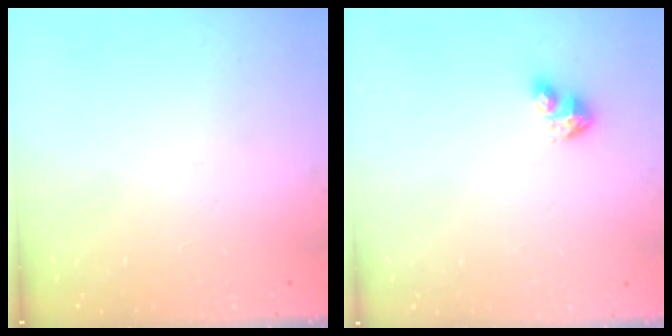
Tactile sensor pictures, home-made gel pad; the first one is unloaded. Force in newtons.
{"total": 3.6, "press": 3.6, "slide": 0.2}